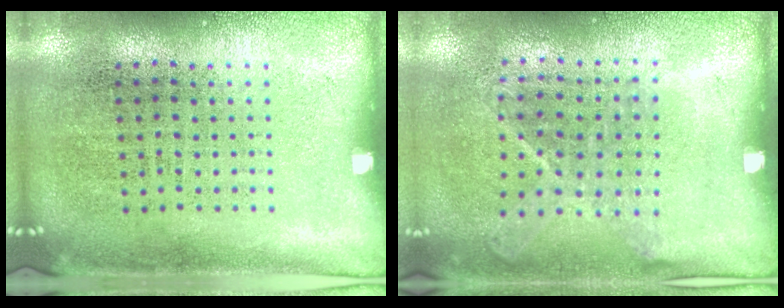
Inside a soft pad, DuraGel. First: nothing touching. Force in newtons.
{"total": 1.1, "press": 0.9, "slide": 0.6}